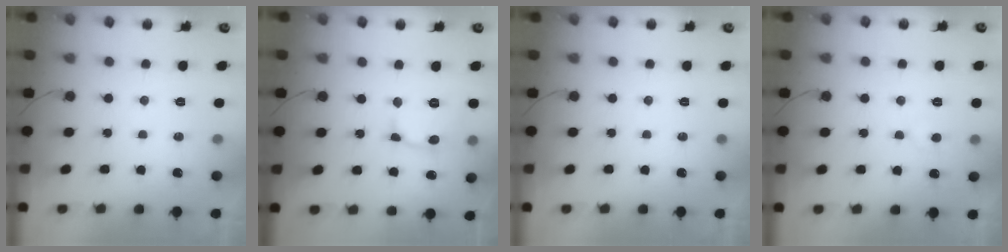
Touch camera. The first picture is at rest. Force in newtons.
{"total": 10.2, "press": 10.1, "slide": 0.8}
{"total": 0.0}
{"total": 3.7, "press": 3.7, "slide": 0.5}